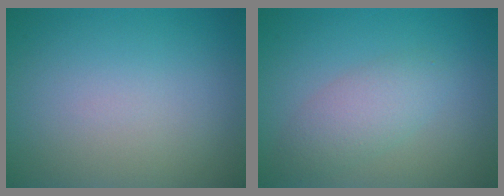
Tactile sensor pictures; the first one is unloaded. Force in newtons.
{"total": 2.8, "press": 2.8, "slide": 0.0}